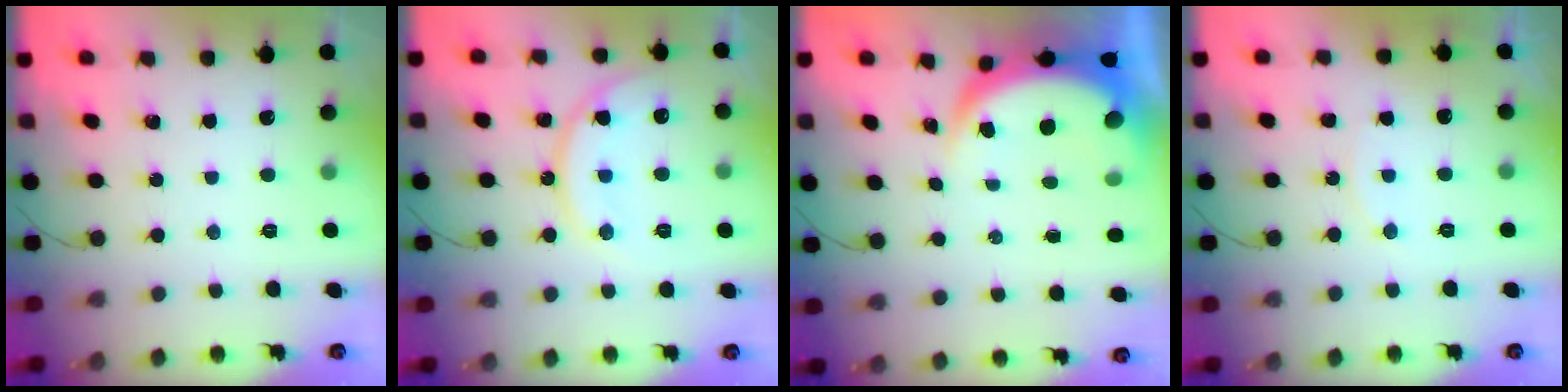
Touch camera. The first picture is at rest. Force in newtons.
{"total": 13.2, "press": 13.1, "slide": 1.2}
{"total": 6.9, "press": 6.8, "slide": 0.8}
{"total": 6.0, "press": 5.9, "slide": 0.6}